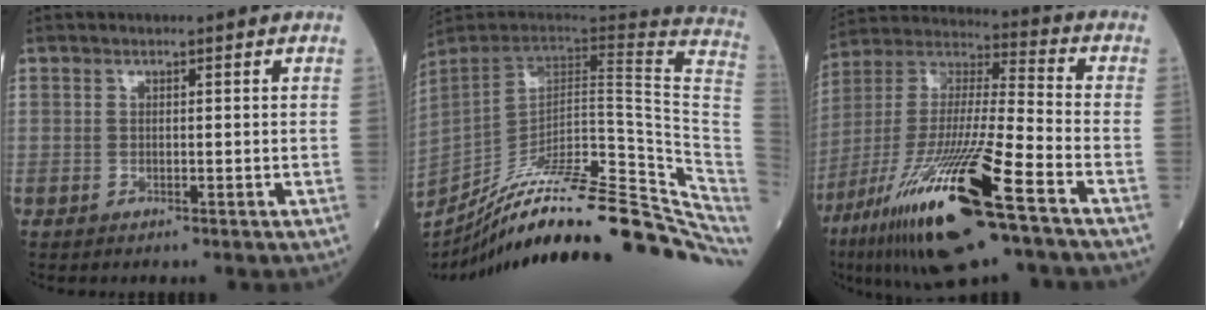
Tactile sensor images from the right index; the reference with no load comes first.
{"total": 34.3, "force": [-26.6, 6.4, 20.8], "torque": [-0.220, -0.027, -0.376]}
{"total": 23.7, "force": [-12.7, 2.2, 20.0], "torque": [-0.400, -0.055, -0.231]}